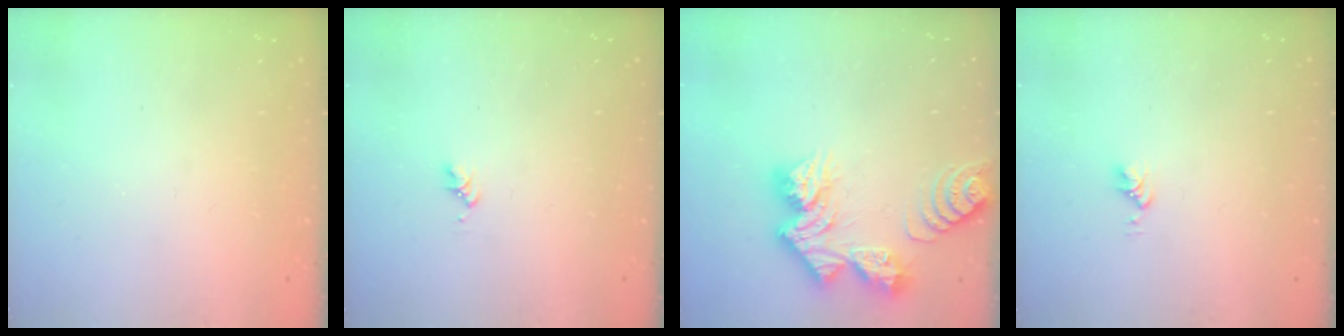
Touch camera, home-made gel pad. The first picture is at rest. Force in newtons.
{"total": 1.6, "press": 1.6, "slide": 0.3}
{"total": 14.7, "press": 14.7, "slide": 1.3}
{"total": 3.0, "press": 3.0, "slide": 0.4}